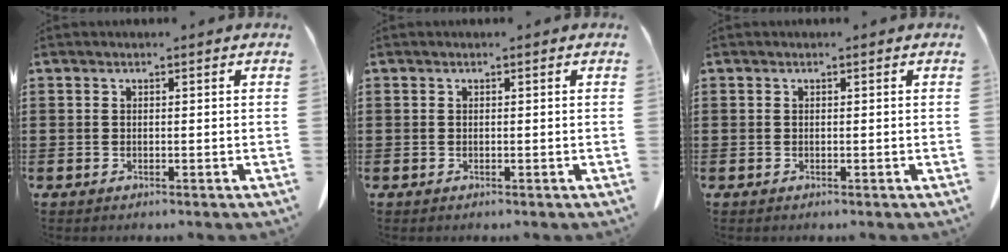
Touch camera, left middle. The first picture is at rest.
{"total": 0.0}
{"total": 0.0}